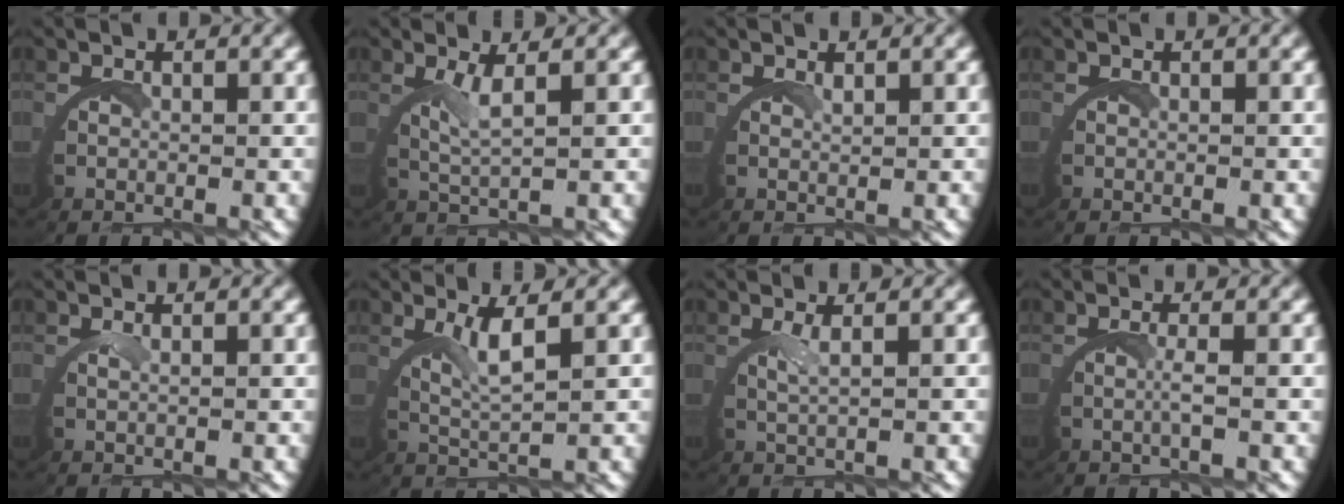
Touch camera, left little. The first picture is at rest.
{"total": 2.3, "force": [1.3, -0.8, 1.7], "torque": [-0.037, -0.008, 0.029]}
{"total": 1.0, "force": [0.9, -0.6, 0.2], "torque": [0.000, -0.002, 0.015]}
{"total": 0.0}
{"total": 0.9, "force": [0.5, -0.8, 0.2], "torque": [-0.002, 0.001, 0.009]}
{"total": 2.8, "force": [1.6, -0.5, 2.2], "torque": [-0.047, -0.008, 0.033]}
{"total": 1.7, "force": [1.0, -1.0, 0.9], "torque": [-0.017, -0.004, 0.021]}
{"total": 1.2, "force": [0.1, -0.6, 1.1], "torque": [-0.027, -0.004, 0.001]}